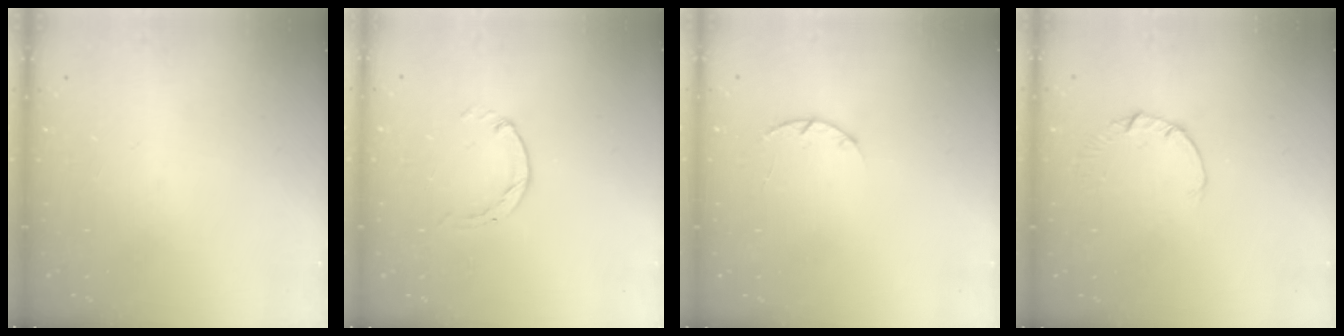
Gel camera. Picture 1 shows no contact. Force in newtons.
{"total": 0.0}
{"total": 2.9, "press": 2.9, "slide": 0.5}
{"total": 0.5, "press": 0.5, "slide": 0.1}